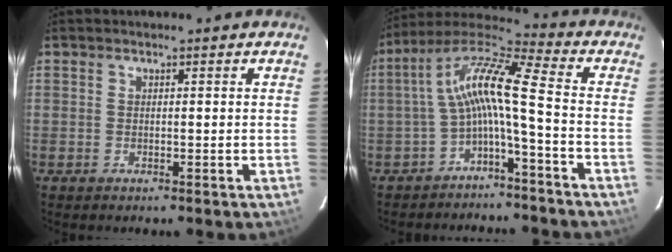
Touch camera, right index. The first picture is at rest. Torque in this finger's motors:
{"motor_torque": [1.22, -0.51, 0.83, 0.21]}